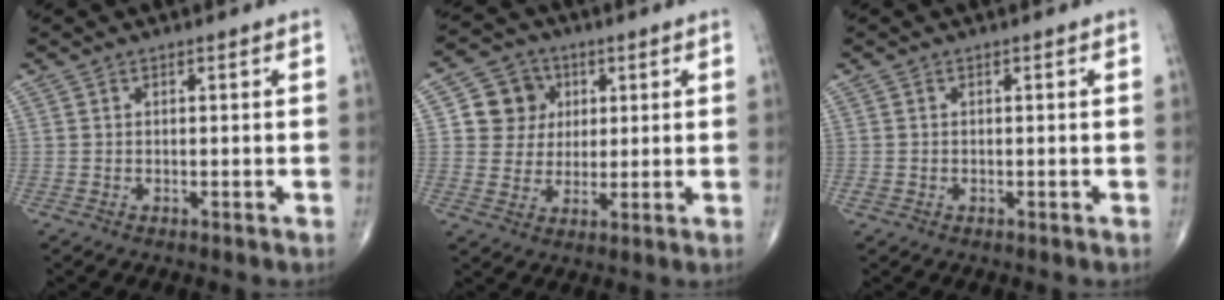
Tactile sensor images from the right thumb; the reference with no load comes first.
{"total": 8.6, "force": [2.2, 7.9, 2.4], "torque": [-0.003, 0.000, 0.035]}
{"total": 0.8, "force": [-0.2, 0.7, 0.4], "torque": [-0.011, 0.001, -0.003]}